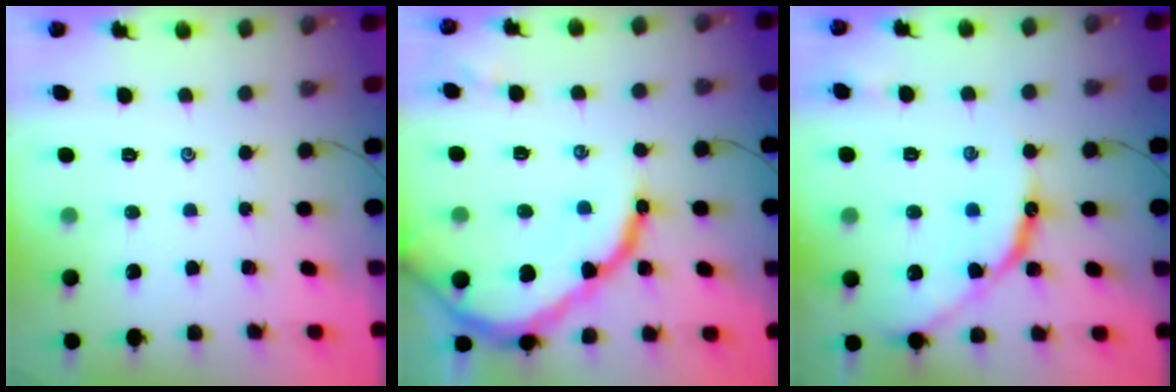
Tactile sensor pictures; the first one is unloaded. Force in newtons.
{"total": 19.0, "press": 18.9, "slide": 1.9}
{"total": 12.1, "press": 12.1, "slide": 1.1}